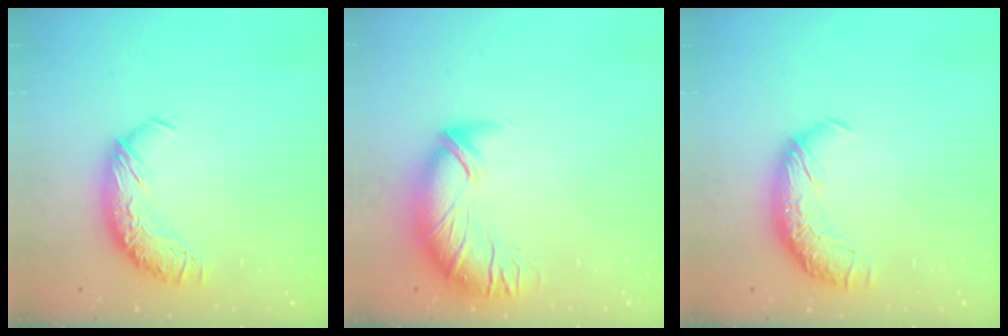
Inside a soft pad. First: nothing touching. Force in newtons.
{"total": 2.7, "press": 1.2, "slide": 2.4}
{"total": 2.3, "press": 1.0, "slide": 2.1}